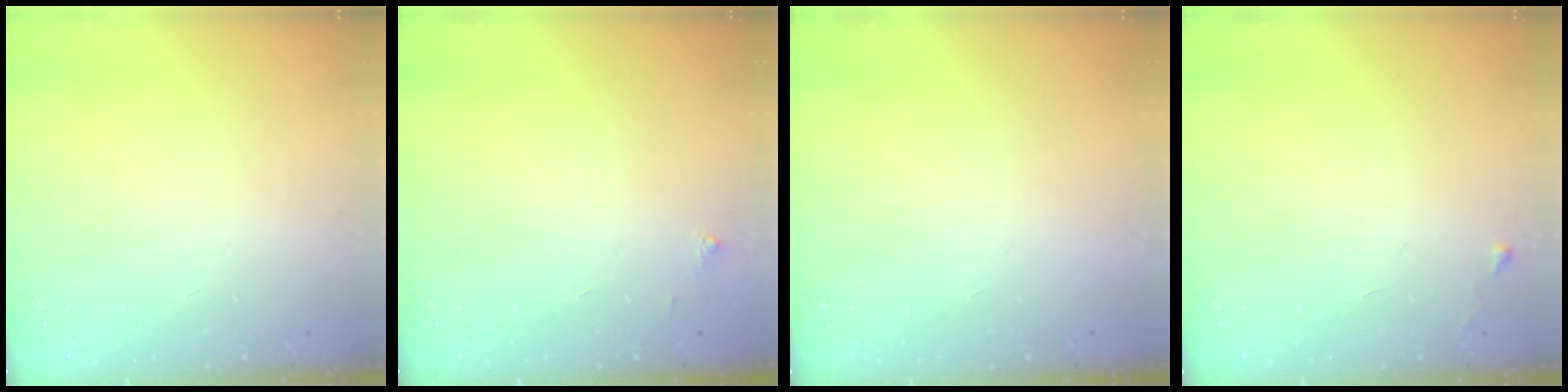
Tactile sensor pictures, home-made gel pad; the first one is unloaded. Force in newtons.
{"total": 2.5, "press": 2.5, "slide": 0.4}
{"total": 1.5, "press": 1.5, "slide": 0.1}
{"total": 3.5, "press": 3.4, "slide": 0.5}